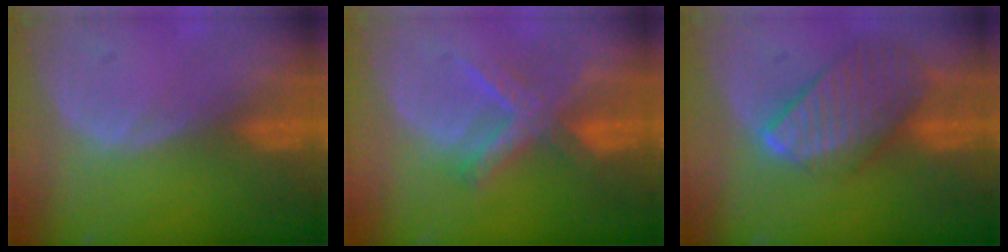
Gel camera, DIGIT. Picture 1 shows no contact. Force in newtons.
{"total": 6.0, "press": 5.9, "slide": 1.1}
{"total": 9.8, "press": 8.4, "slide": 5.0}